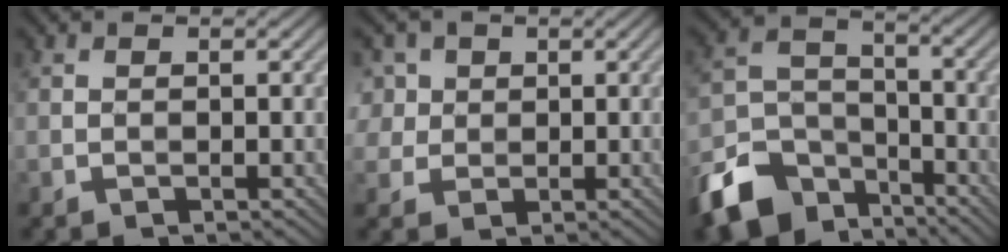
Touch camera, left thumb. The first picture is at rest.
{"total": 4.9, "force": [1.7, 4.2, 1.8], "torque": [-0.081, 0.013, 0.034]}
{"total": 10.7, "force": [-7.4, 6.3, 4.4], "torque": [-0.101, -0.015, -0.152]}